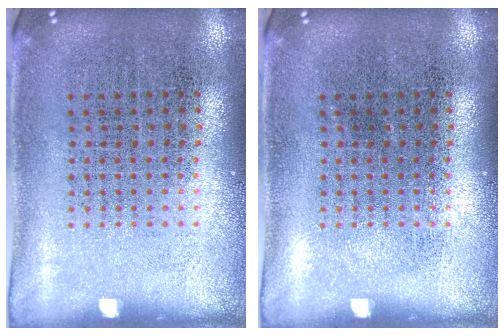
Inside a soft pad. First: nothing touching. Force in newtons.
{"total": 0.0}